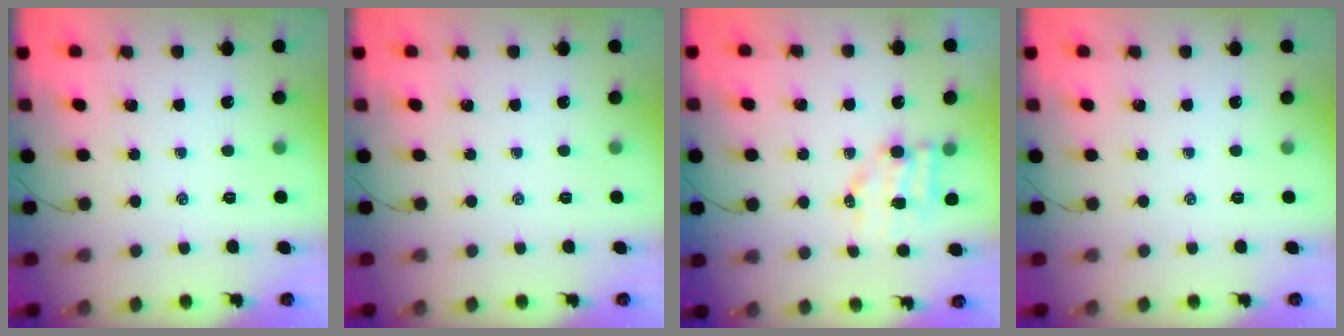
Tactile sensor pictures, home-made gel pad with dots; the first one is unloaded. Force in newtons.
{"total": 0.0}
{"total": 6.5, "press": 6.5, "slide": 0.7}
{"total": 0.0}